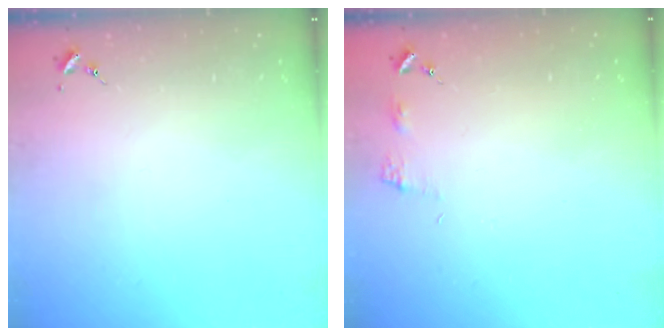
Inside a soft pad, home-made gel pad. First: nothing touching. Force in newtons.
{"total": 5.1, "press": 5.0, "slide": 0.7}